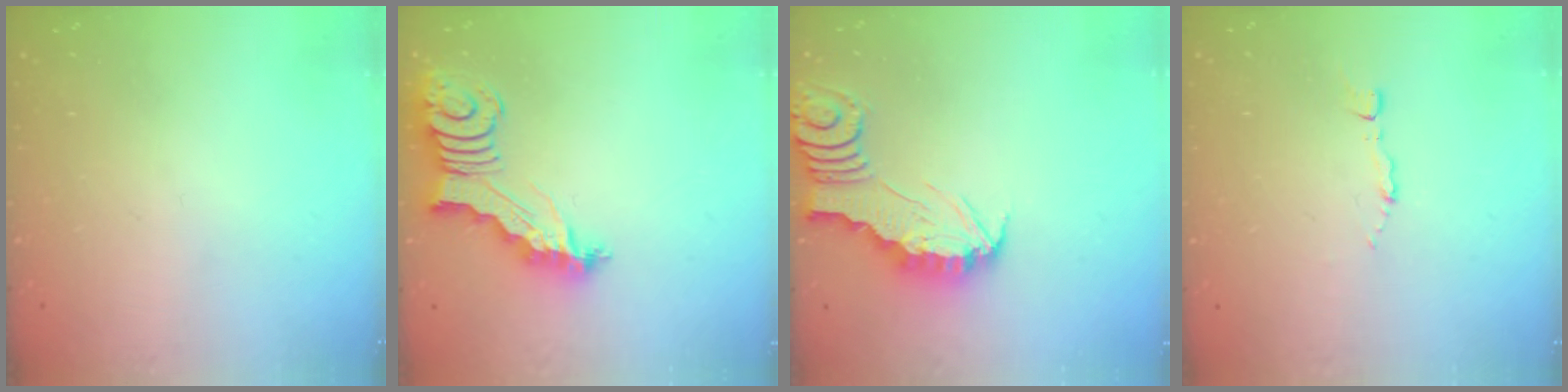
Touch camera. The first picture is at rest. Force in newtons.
{"total": 5.3, "press": 5.3, "slide": 0.5}
{"total": 2.6, "press": 2.6, "slide": 0.2}
{"total": 1.8, "press": 1.8, "slide": 0.2}